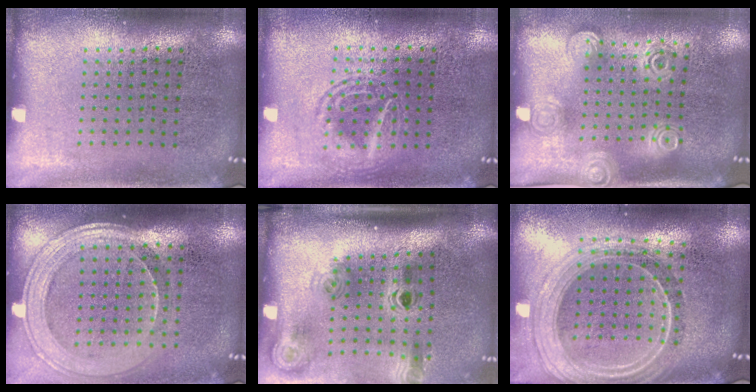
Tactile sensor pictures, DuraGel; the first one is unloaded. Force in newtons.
{"total": 1.2, "press": 1.2, "slide": 0.1}
{"total": 1.7, "press": 1.3, "slide": 1.1}
{"total": 1.9, "press": 1.7, "slide": 0.8}
{"total": 2.1, "press": 1.4, "slide": 1.6}
{"total": 2.4, "press": 2.0, "slide": 1.2}